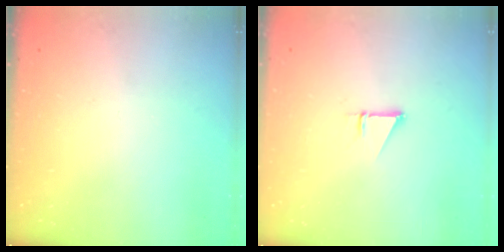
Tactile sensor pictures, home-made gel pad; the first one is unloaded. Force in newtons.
{"total": 0.9, "press": 0.9, "slide": 0.1}